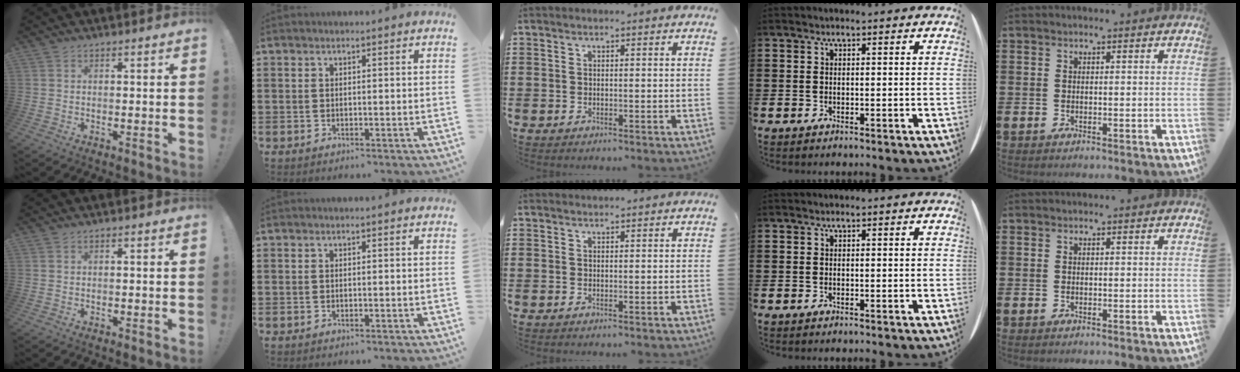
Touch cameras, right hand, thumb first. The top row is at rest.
{"middle": {"total": 0.6, "force": [0.6, 0.2, -0.1], "torque": [-0.001, 0.000, 0.011]}}